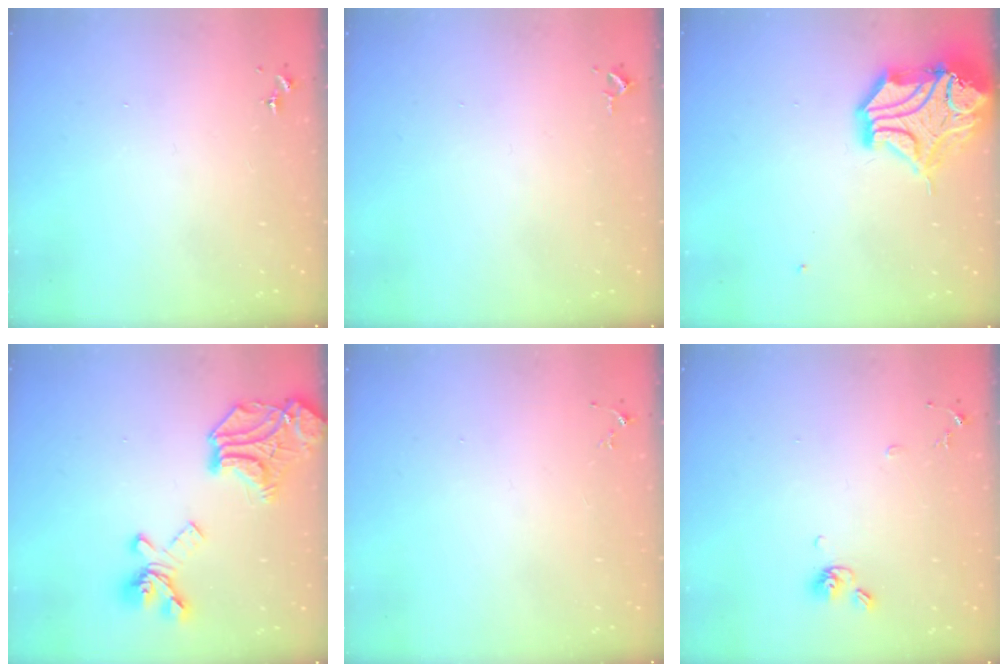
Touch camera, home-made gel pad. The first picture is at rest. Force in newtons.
{"total": 2.6, "press": 2.6, "slide": 0.4}
{"total": 18.1, "press": 17.9, "slide": 2.5}
{"total": 21.3, "press": 21.2, "slide": 1.6}
{"total": 3.3, "press": 3.3, "slide": 0.5}
{"total": 7.9, "press": 7.6, "slide": 2.0}